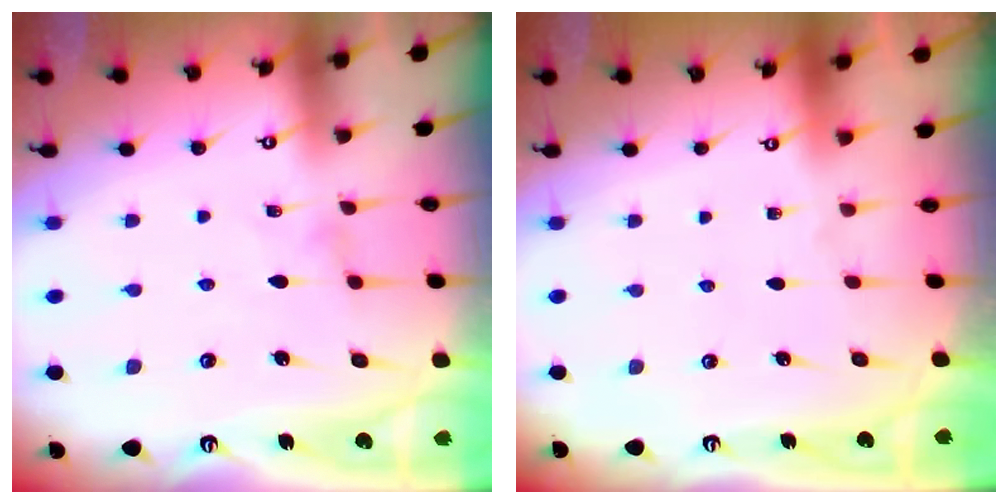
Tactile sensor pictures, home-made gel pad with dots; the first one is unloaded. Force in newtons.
{"total": 0.0}